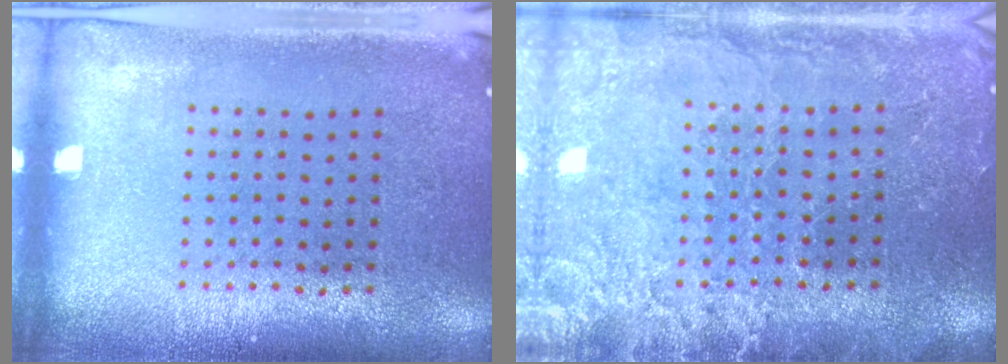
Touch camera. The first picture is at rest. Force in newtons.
{"total": 3.3, "press": 3.1, "slide": 0.9}